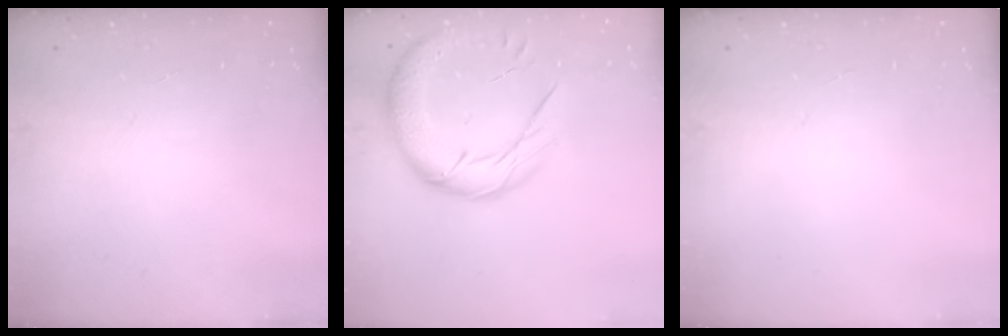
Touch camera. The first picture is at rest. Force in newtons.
{"total": 16.6, "press": 16.4, "slide": 2.3}
{"total": 0.0}